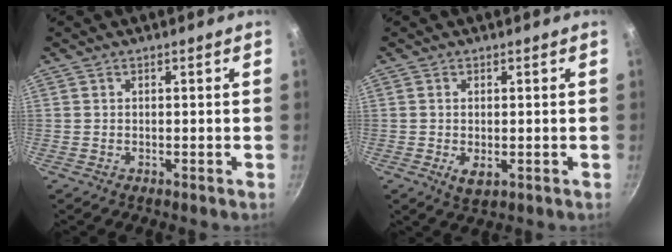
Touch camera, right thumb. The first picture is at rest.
{"total": 3.0, "force": [-0.7, 1.6, 2.5], "torque": [-0.045, -0.012, -0.006]}